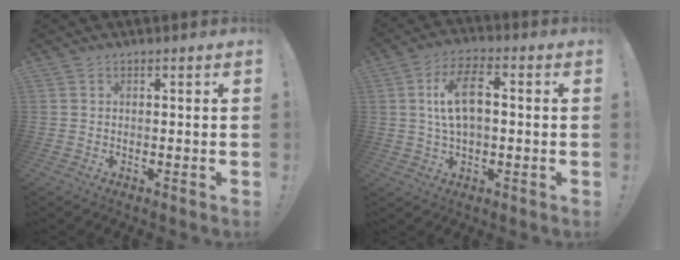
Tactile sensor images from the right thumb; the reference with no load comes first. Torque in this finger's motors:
{"motor_torque": [0.91, 1.32, 0.70, -0.58, 0.07]}